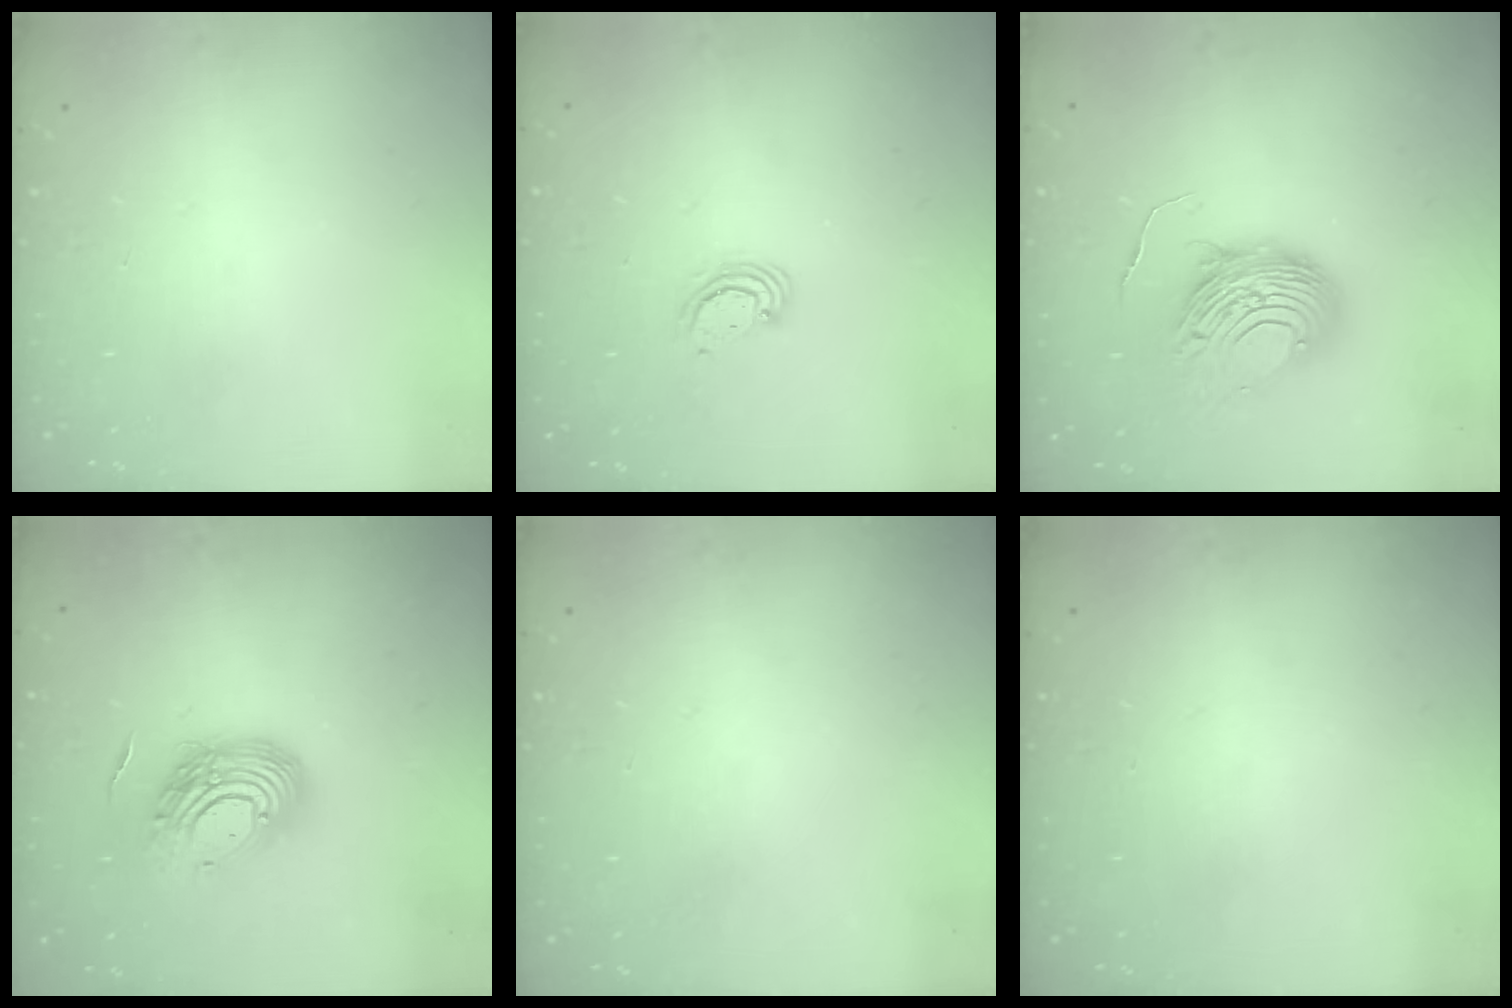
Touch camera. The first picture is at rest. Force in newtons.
{"total": 3.1, "press": 3.1, "slide": 0.3}
{"total": 11.4, "press": 11.3, "slide": 0.8}
{"total": 14.8, "press": 14.7, "slide": 1.5}
{"total": 0.0}
{"total": 0.0}